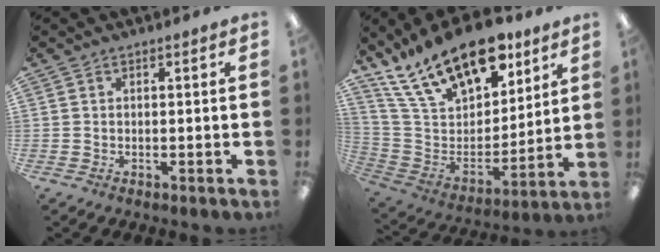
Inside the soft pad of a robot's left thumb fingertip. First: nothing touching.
{"total": 23.4, "force": [15.7, 11.3, 13.1], "torque": [-0.234, -0.085, 0.284]}